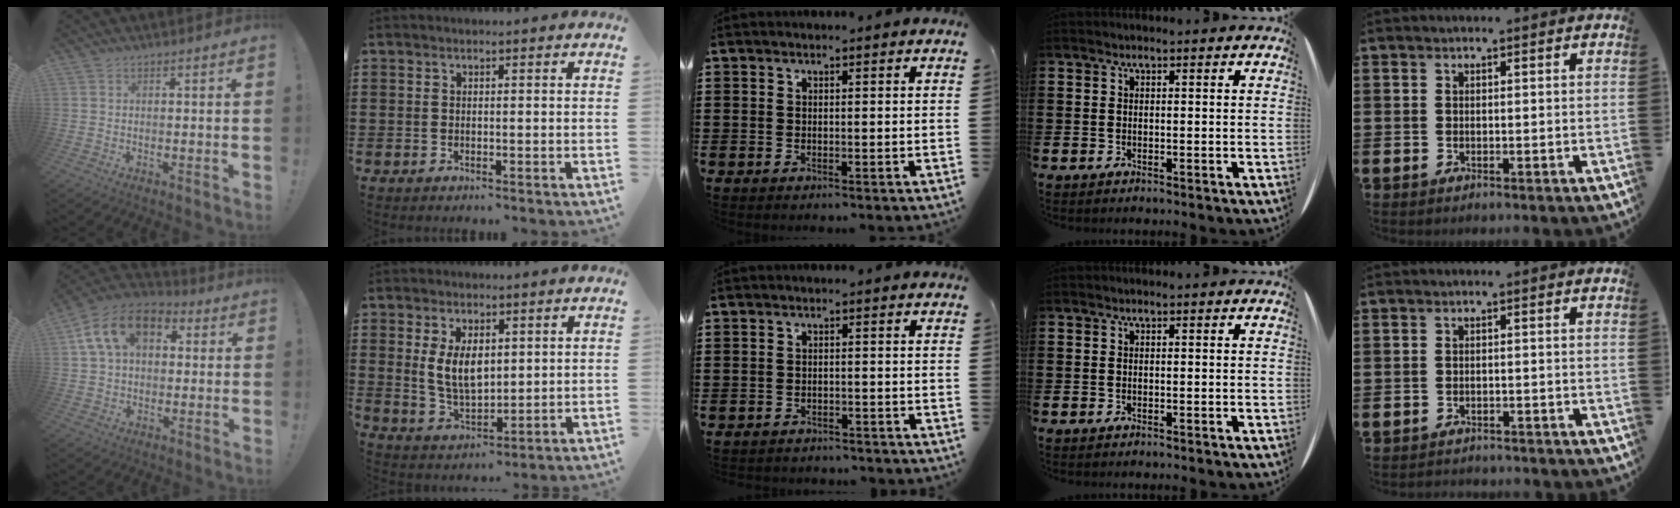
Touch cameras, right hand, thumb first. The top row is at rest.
{"thumb": {"total": 14.6, "force": [5.0, 10.0, 9.4], "torque": [-0.153, 0.004, 0.095]}, "index": {"total": 6.7, "force": [1.6, 3.8, 5.2], "torque": [-0.103, 0.008, 0.027]}, "middle": {"total": 1.8, "force": [-1.8, 0.1, -0.1], "torque": [-0.005, 0.000, -0.040]}, "little": {"total": 1.4, "force": [-1.4, 0.0, -0.2], "torque": [-0.002, 0.004, -0.030]}}